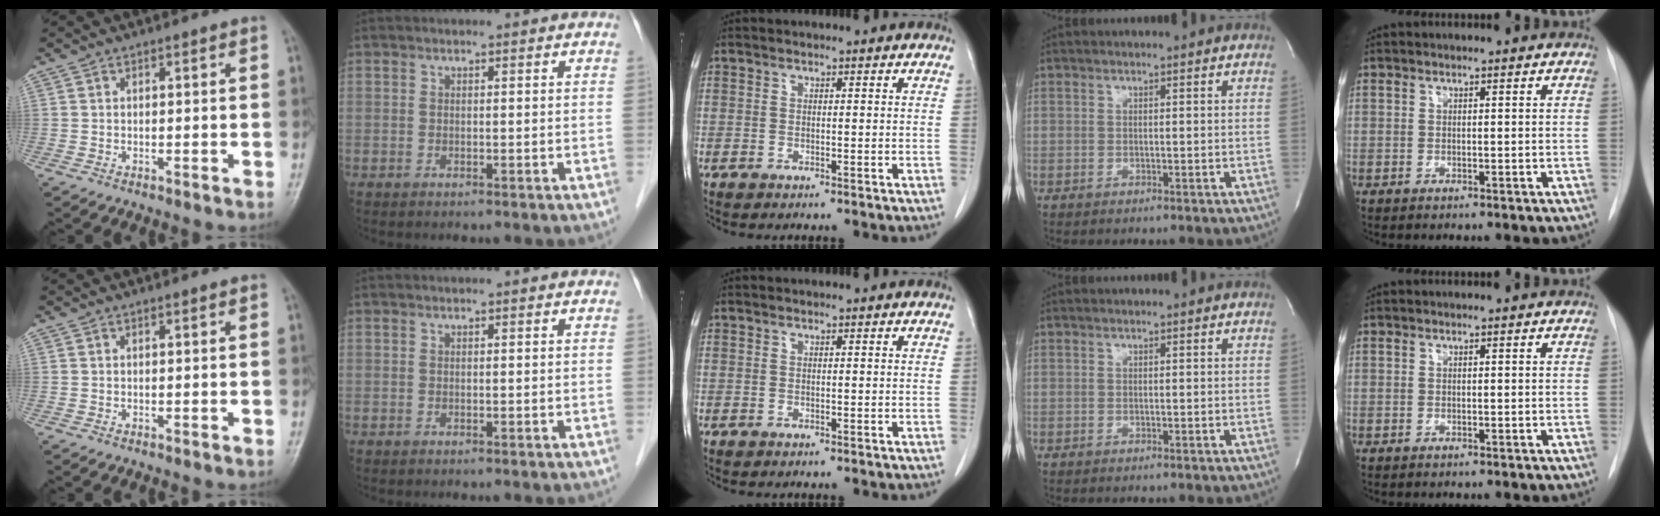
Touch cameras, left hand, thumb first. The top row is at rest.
{}